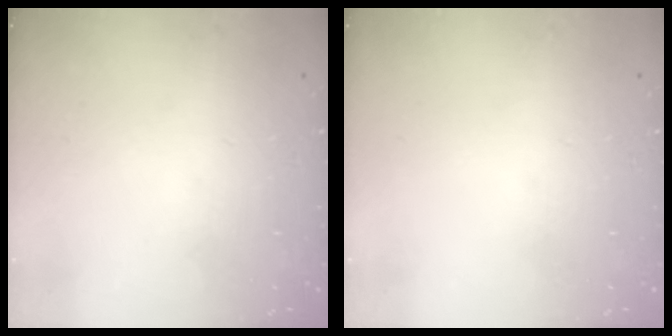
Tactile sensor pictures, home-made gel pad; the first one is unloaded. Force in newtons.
{"total": 0.0}